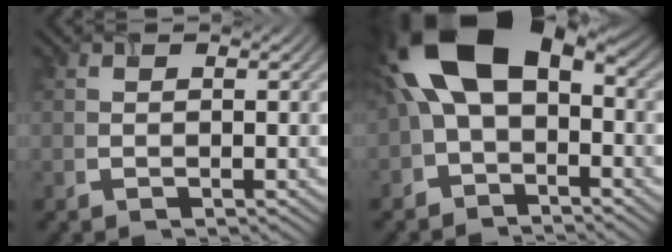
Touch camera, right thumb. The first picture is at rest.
{"total": 14.1, "force": [1.1, 8.7, 11.0], "torque": [-0.220, -0.004, 0.011]}